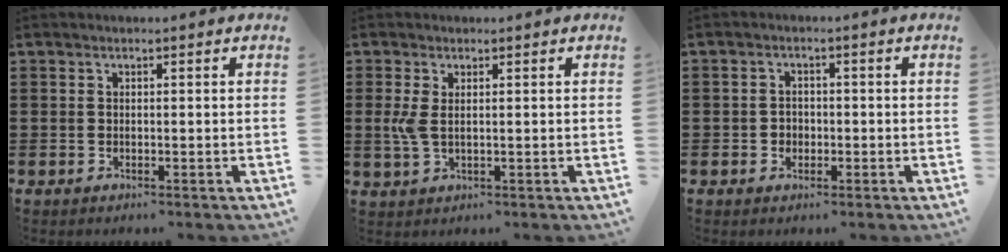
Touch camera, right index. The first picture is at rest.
{"total": 3.1, "force": [0.7, 1.4, 2.7], "torque": [-0.072, -0.001, 0.007]}
{"total": 1.8, "force": [-0.7, 1.6, 0.4], "torque": [-0.012, 0.003, -0.016]}